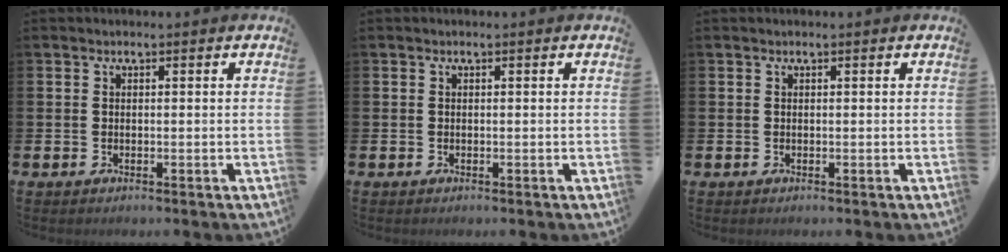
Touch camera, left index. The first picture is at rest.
{"total": 0.0}
{"total": 0.0}